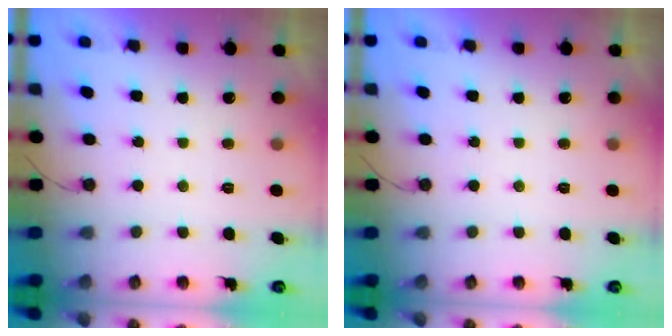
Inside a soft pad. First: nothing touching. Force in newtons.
{"total": 0.0}